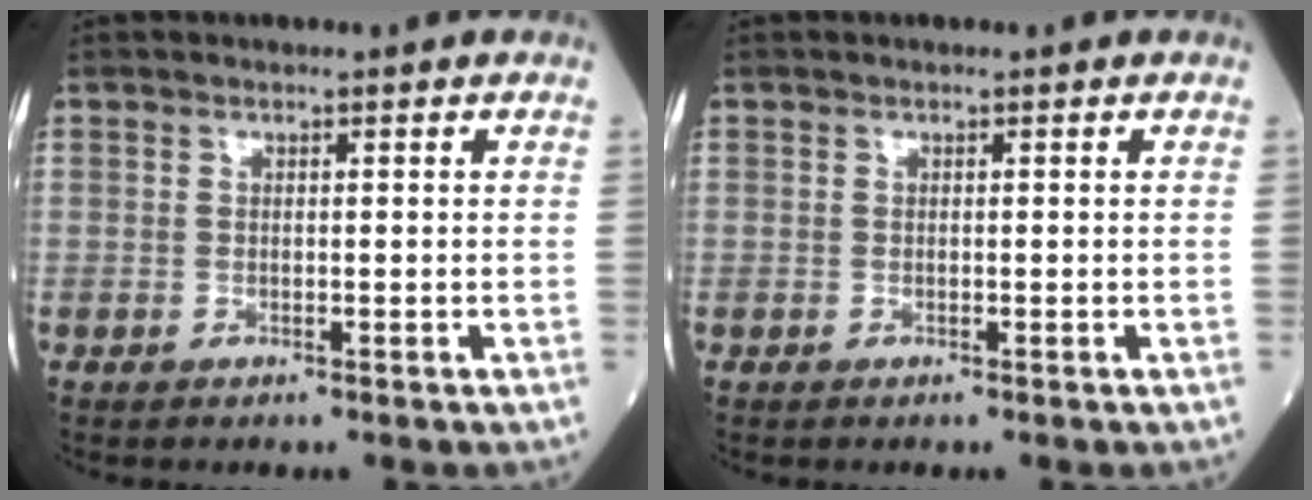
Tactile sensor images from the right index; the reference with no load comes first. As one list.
[{"total": 0.0}]